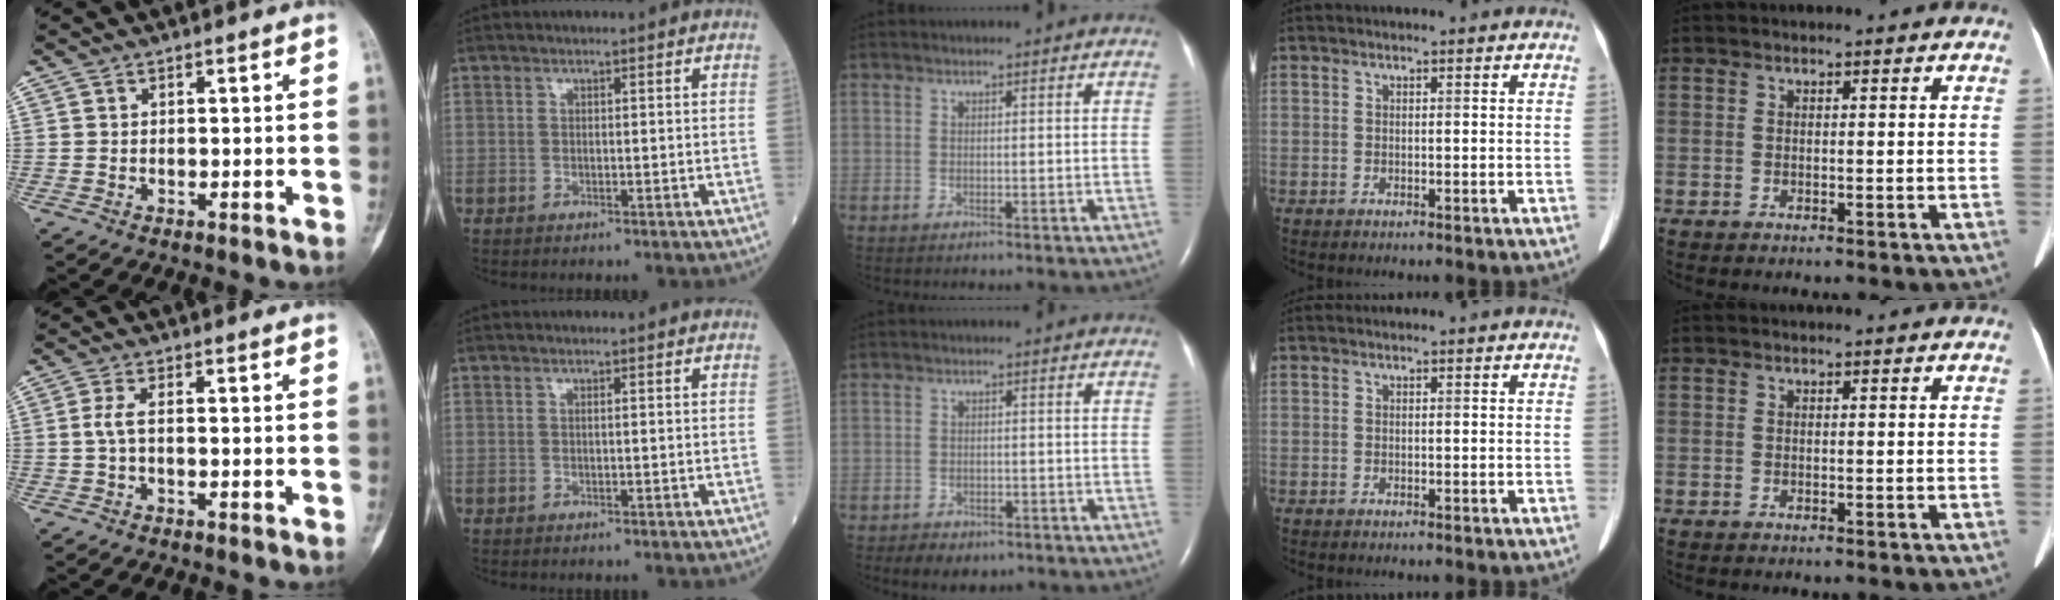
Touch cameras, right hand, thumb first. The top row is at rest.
{"thumb": {"total": 2.4, "force": [-0.3, 0.7, 2.3], "torque": [-0.053, 0.003, -0.009]}, "middle": {"total": 3.9, "force": [-2.7, 2.3, 1.6], "torque": [-0.022, 0.000, -0.032]}}